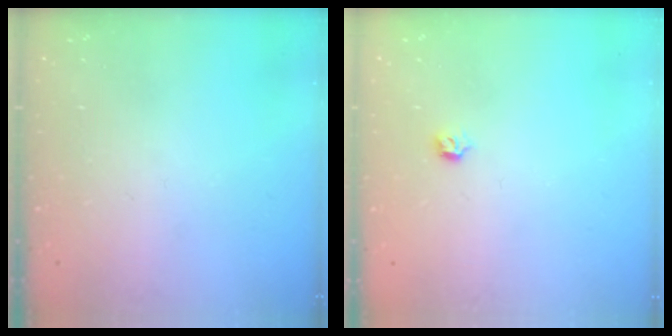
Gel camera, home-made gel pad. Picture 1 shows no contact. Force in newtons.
{"total": 2.8, "press": 2.7, "slide": 0.8}